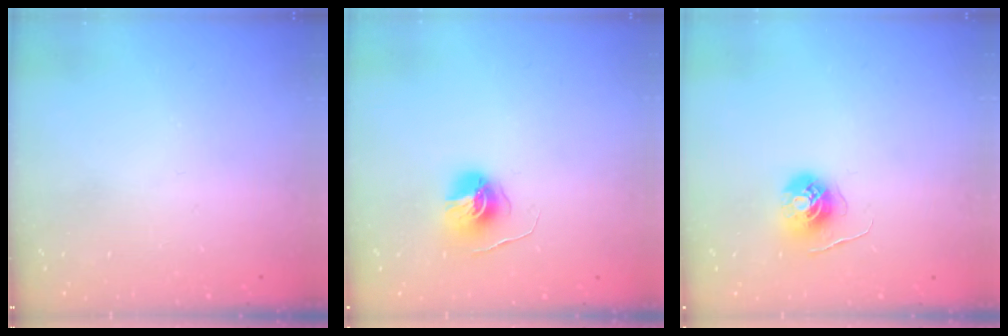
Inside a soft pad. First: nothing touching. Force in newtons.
{"total": 6.7, "press": 6.7, "slide": 0.4}
{"total": 5.9, "press": 5.9, "slide": 0.3}